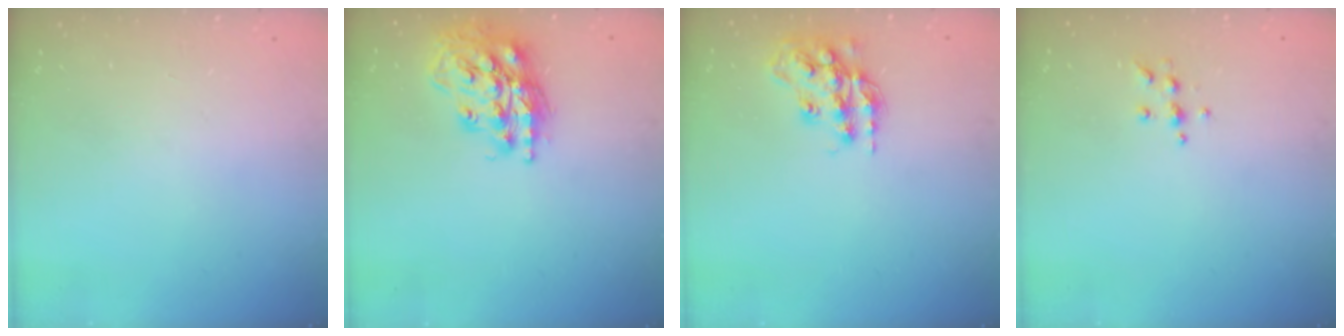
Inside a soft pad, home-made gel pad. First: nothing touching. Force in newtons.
{"total": 17.9, "press": 17.8, "slide": 1.9}
{"total": 16.0, "press": 16.0, "slide": 1.2}
{"total": 5.0, "press": 4.9, "slide": 0.5}